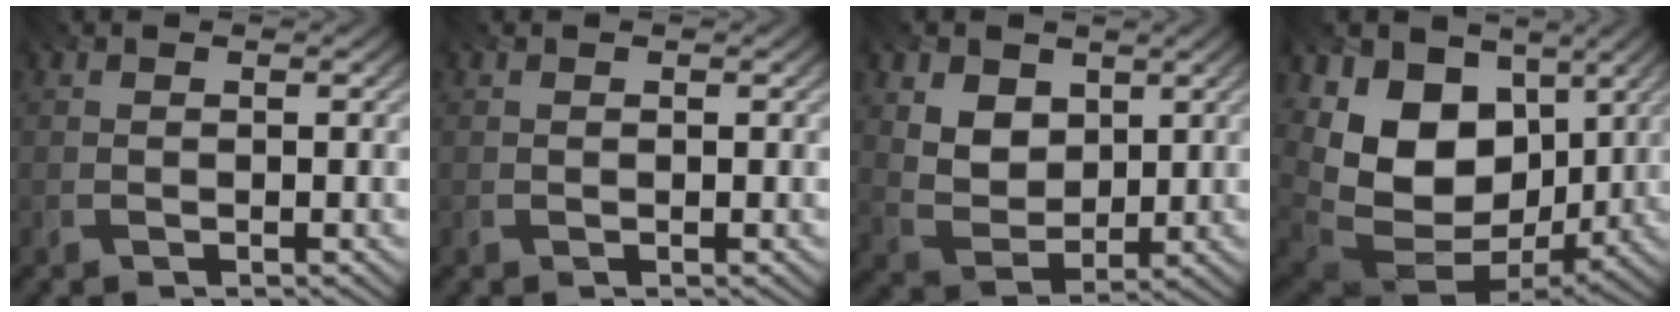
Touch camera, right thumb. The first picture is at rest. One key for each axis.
{"total": 0.0}
{"total": 7.6, "fx": 3.2, "fy": 5.5, "fz": 4.3, "tx": -0.136, "ty": -0.020, "tz": 0.068}
{"total": 17.1, "fx": 1.7, "fy": 12.3, "fz": 11.7, "tx": -0.246, "ty": -0.020, "tz": 0.055}